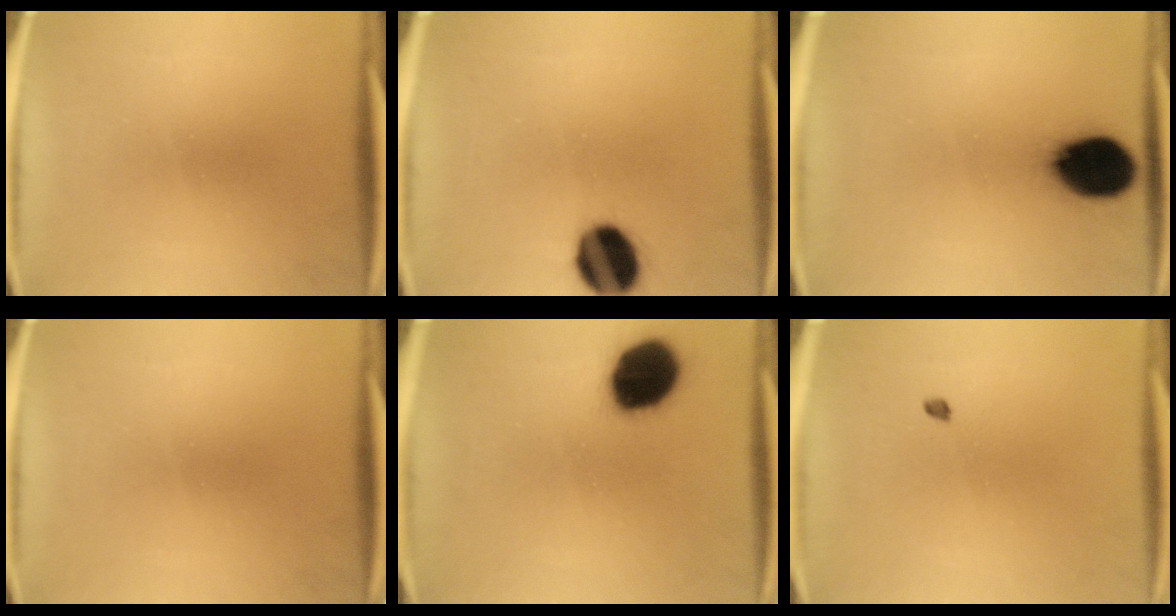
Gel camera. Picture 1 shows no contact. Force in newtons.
{"total": 12.7}
{"total": 15.2}
{"total": 0.0}
{"total": 14.8}
{"total": 0.9}